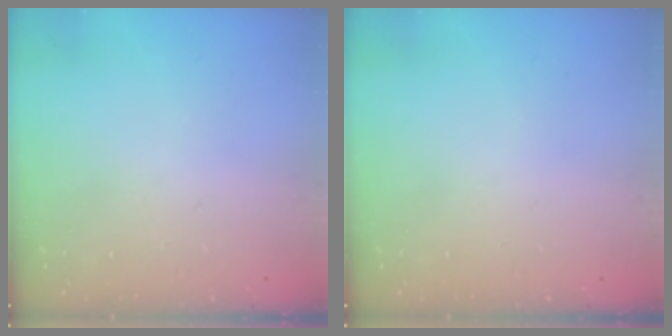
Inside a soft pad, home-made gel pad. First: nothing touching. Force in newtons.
{"total": 0.0}